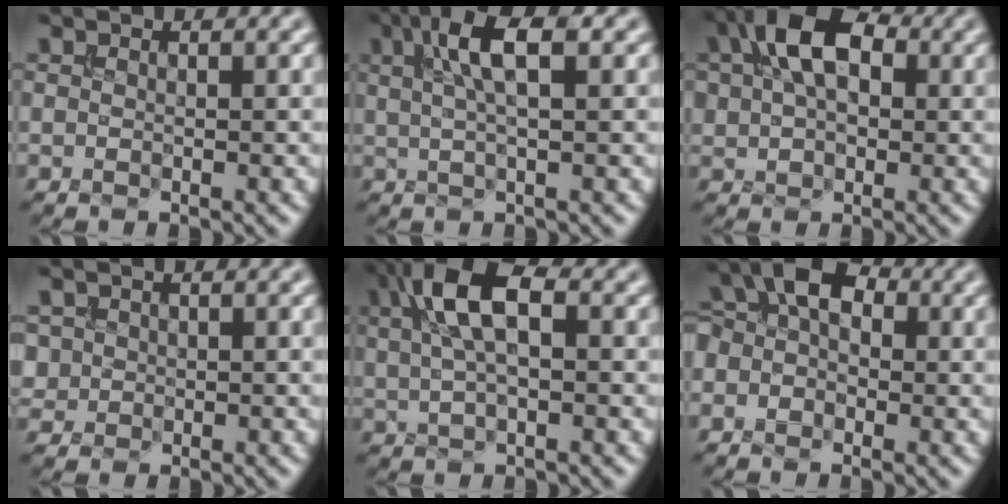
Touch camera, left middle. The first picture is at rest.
{"total": 5.1, "force": [1.7, 1.5, 4.6], "torque": [-0.080, 0.009, 0.028]}
{"total": 8.3, "force": [2.6, 5.3, 5.8], "torque": [-0.103, 0.025, 0.028]}
{"total": 1.2, "force": [-0.2, 1.2, -0.1], "torque": [0.012, -0.005, 0.002]}
{"total": 6.0, "force": [1.6, 2.6, 5.1], "torque": [-0.096, 0.013, 0.025]}
{"total": 5.3, "force": [-0.1, 3.9, 3.6], "torque": [-0.053, 0.030, -0.018]}